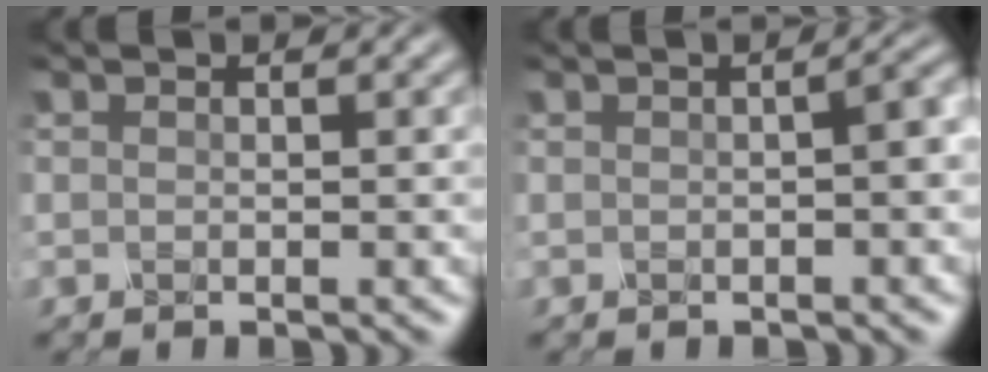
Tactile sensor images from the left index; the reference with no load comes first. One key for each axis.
{"total": 2.5, "fx": -0.2, "fy": 0.8, "fz": 2.4, "tx": -0.020, "ty": 0.011, "tz": 0.004}